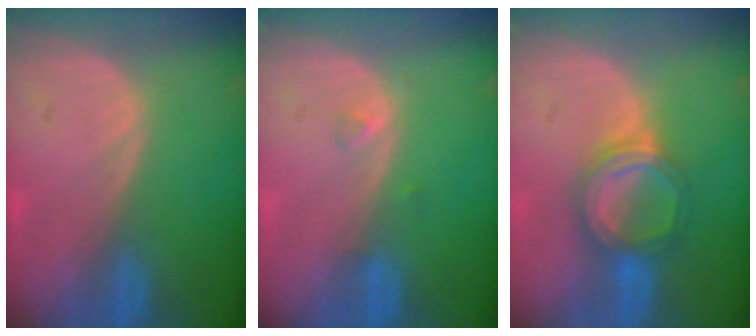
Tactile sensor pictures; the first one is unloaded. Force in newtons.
{"total": 1.0, "press": 1.0, "slide": 0.2}
{"total": 6.2, "press": 5.7, "slide": 2.6}